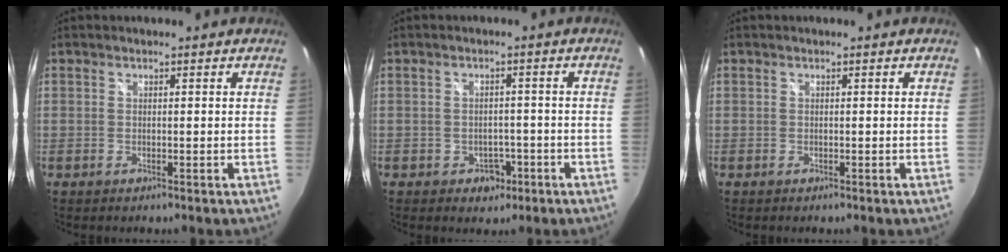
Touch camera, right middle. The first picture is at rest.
{"total": 3.7, "force": [-1.7, 3.0, 1.2], "torque": [-0.028, 0.004, -0.015]}
{"total": 0.0}